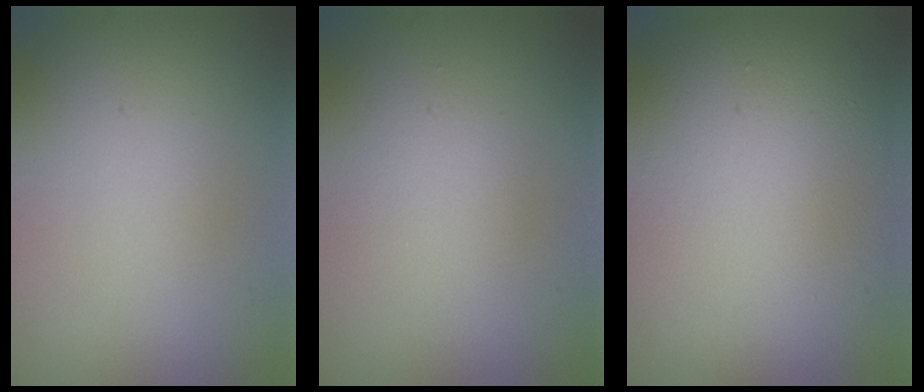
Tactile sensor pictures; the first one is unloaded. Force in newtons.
{"total": 1.7, "press": 1.7, "slide": 0.2}
{"total": 11.3, "press": 11.3, "slide": 0.7}